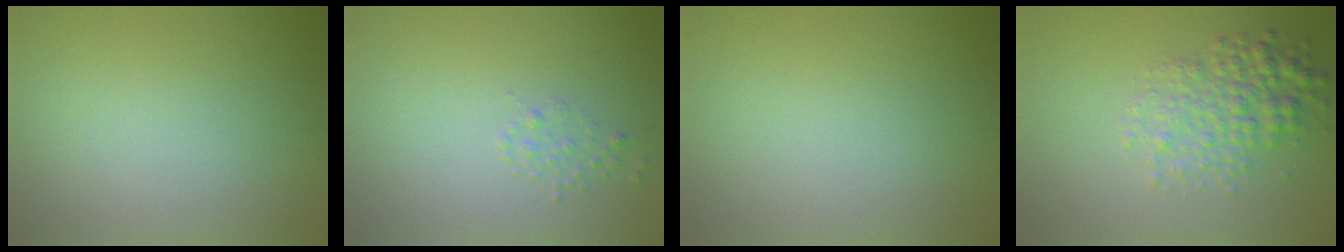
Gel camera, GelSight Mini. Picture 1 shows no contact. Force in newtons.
{"total": 1.0, "press": 1.0, "slide": 0.1}
{"total": 0.0}
{"total": 3.8, "press": 3.8, "slide": 0.1}